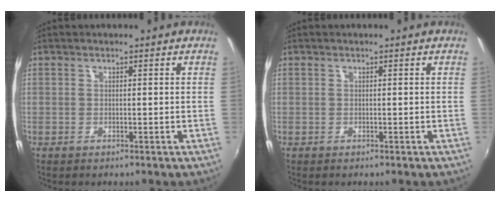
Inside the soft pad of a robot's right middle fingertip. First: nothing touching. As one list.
[{"total": 0.0}]